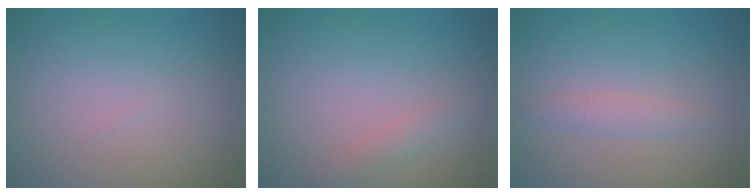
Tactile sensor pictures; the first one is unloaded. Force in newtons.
{"total": 1.4, "press": 1.4, "slide": 0.0}
{"total": 1.5, "press": 1.4, "slide": 0.1}